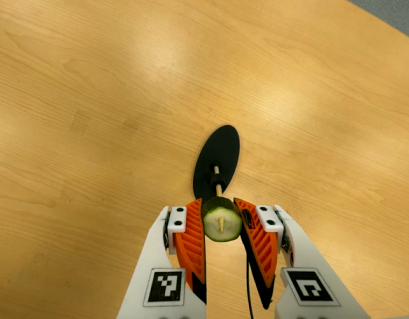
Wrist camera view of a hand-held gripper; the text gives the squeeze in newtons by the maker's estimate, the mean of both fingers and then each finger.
{"total": 8.6, "left": 7.6, "right": 9.5}